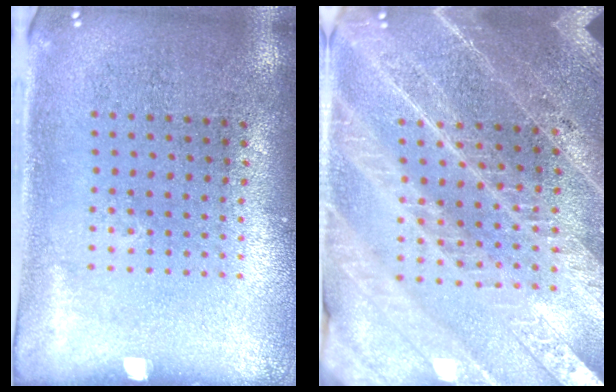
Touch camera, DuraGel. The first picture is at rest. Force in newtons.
{"total": 4.0, "press": 3.7, "slide": 1.5}